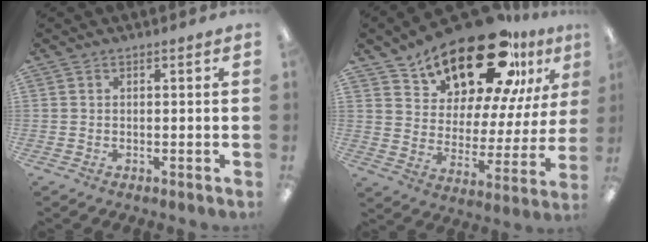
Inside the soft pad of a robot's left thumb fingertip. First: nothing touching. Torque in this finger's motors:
{"motor_torque": [0.63, 0.84, 1.36, -1.41, 0.43]}